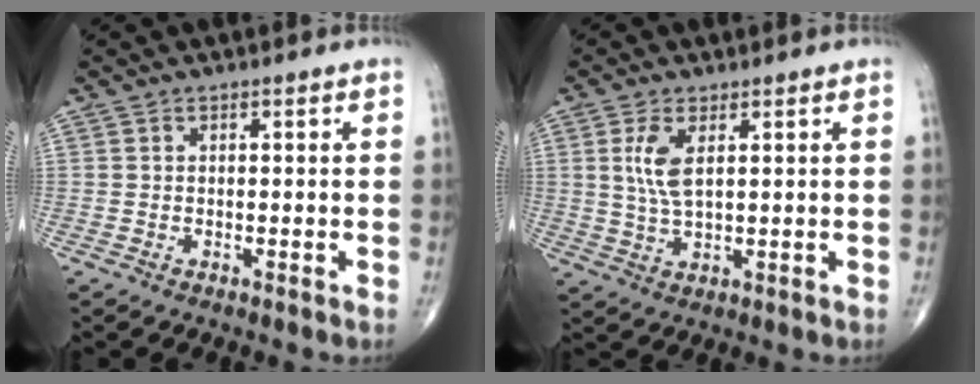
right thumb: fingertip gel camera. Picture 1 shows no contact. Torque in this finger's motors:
{"motor_torque": [-0.56, 0.49, 0.73, 0.28, 0.19]}